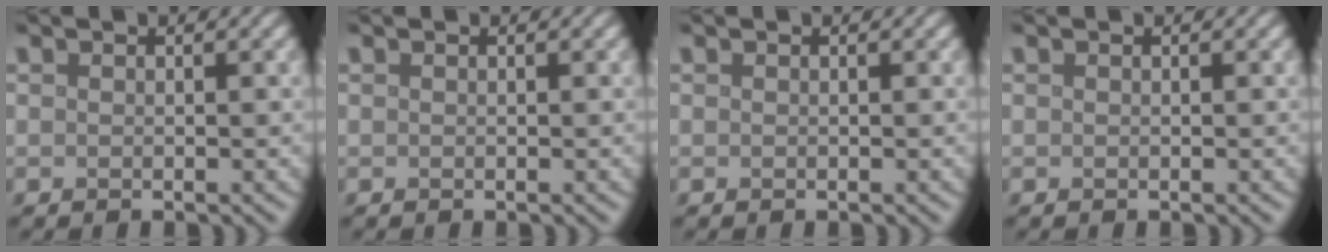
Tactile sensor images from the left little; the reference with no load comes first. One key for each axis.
{"total": 0.0}
{"total": 0.0}
{"total": 0.0}